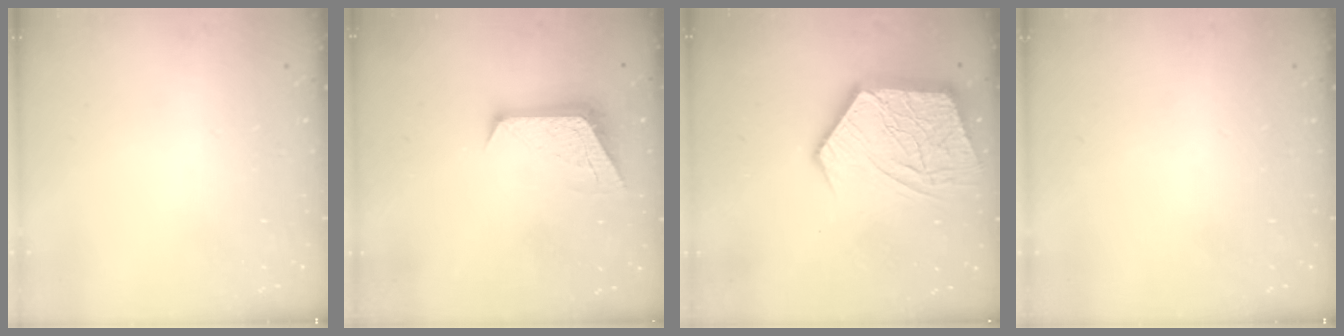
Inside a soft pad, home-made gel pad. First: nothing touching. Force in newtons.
{"total": 9.8, "press": 9.7, "slide": 0.9}
{"total": 19.9, "press": 19.8, "slide": 1.7}
{"total": 0.0}